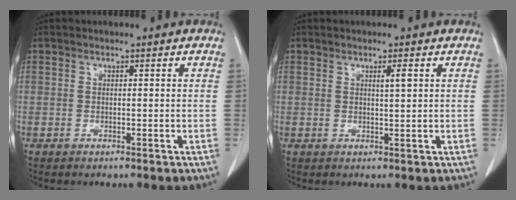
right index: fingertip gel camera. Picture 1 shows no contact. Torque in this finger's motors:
{"motor_torque": [0.13, -0.01, 0.19, 0.04]}